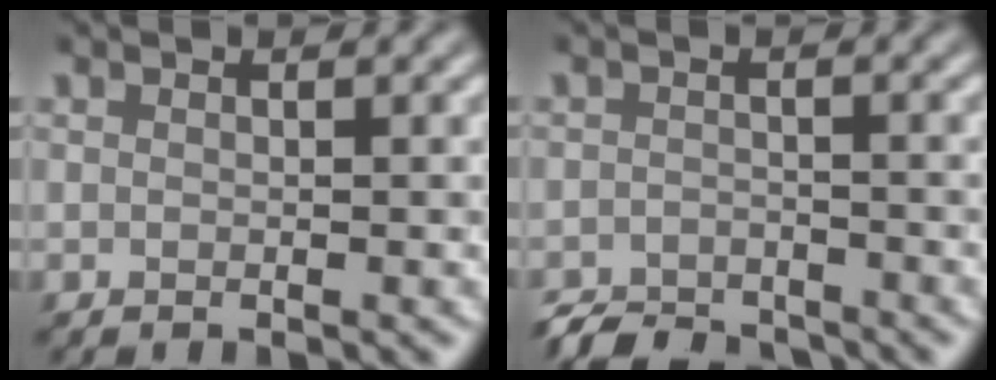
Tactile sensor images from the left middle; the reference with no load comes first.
{"total": 3.7, "force": [-3.5, 1.0, 0.7], "torque": [-0.008, -0.005, -0.068]}